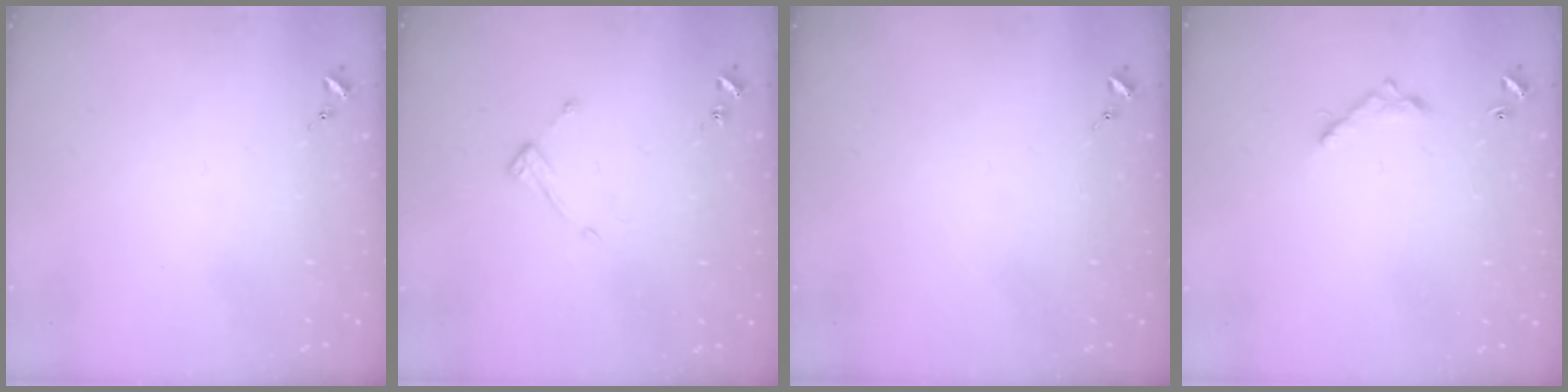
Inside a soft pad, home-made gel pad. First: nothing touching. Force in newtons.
{"total": 7.1, "press": 7.1, "slide": 0.5}
{"total": 0.0}
{"total": 6.2, "press": 6.2, "slide": 0.4}